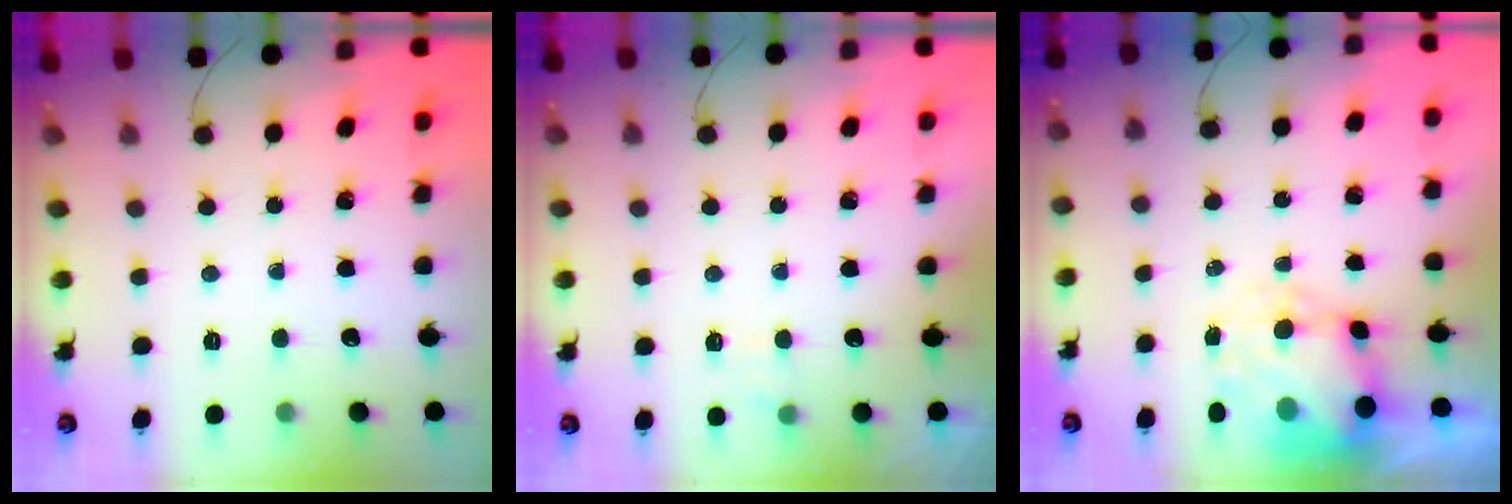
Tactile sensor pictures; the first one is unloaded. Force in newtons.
{"total": 2.8, "press": 2.5, "slide": 1.4}
{"total": 8.3, "press": 8.1, "slide": 2.0}